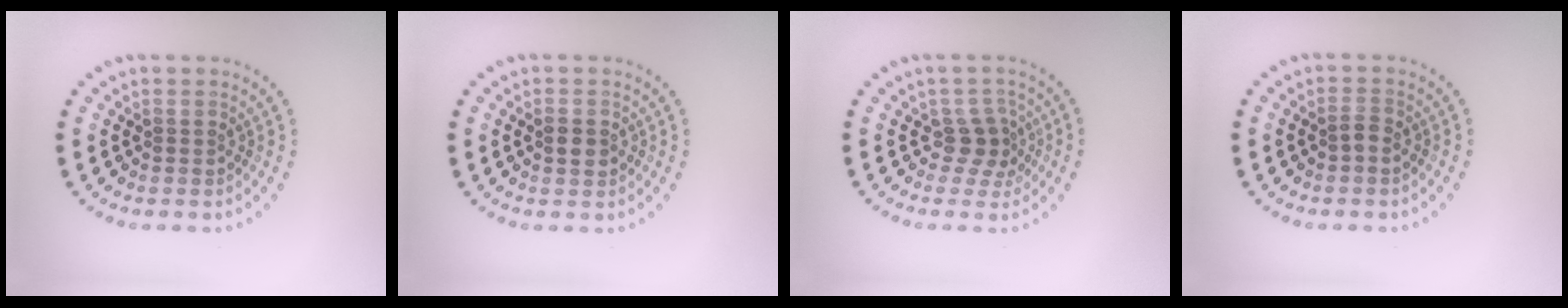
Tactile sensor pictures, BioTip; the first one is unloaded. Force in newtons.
{"total": 1.7, "press": 1.7, "slide": 0.1}
{"total": 2.3, "press": 1.9, "slide": 1.3}
{"total": 0.9, "press": 0.9, "slide": 0.3}